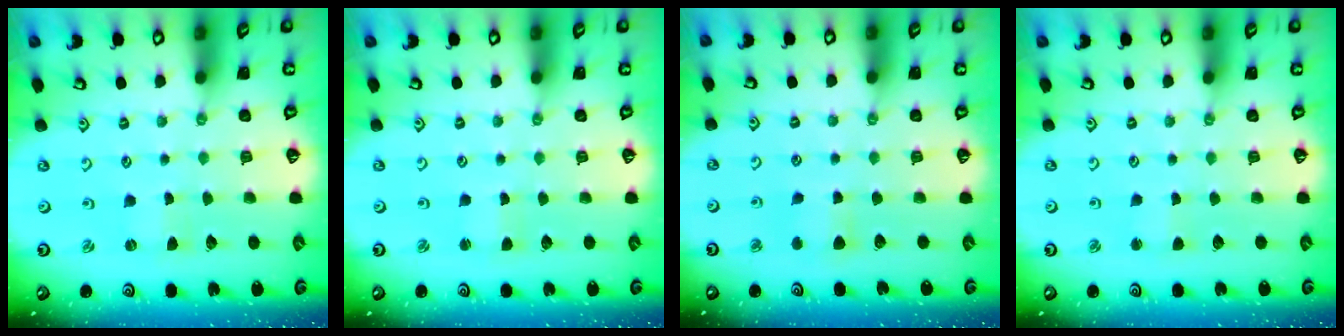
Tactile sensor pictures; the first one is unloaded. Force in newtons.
{"total": 1.4, "press": 1.4, "slide": 0.1}
{"total": 4.1, "press": 4.1, "slide": 0.7}
{"total": 2.1, "press": 2.1, "slide": 0.4}